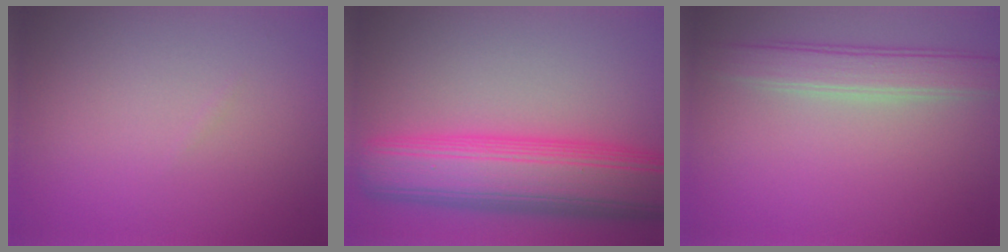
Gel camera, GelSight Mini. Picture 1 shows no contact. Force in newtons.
{"total": 10.4, "press": 10.4, "slide": 0.3}
{"total": 3.6, "press": 3.6, "slide": 0.3}